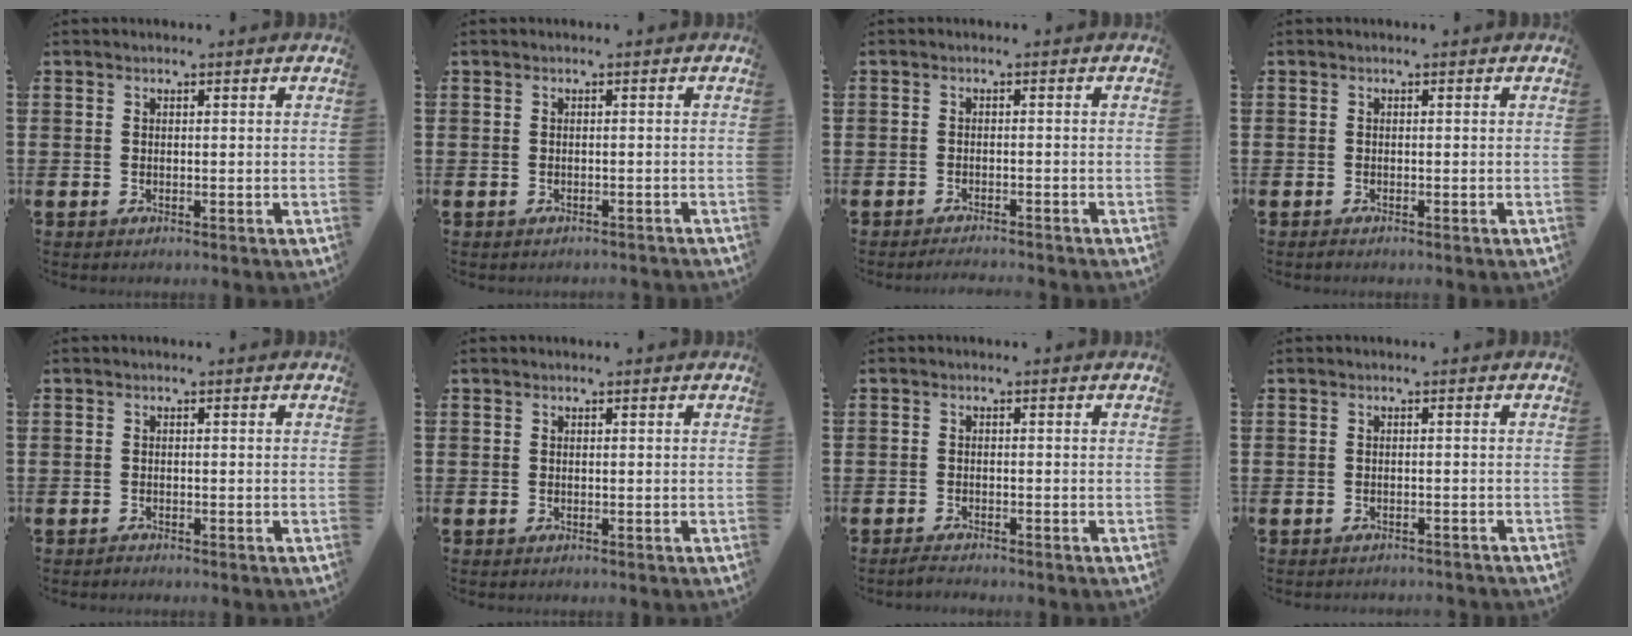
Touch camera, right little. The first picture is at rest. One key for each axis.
{"total": 0.0}
{"total": 1.1, "fx": -1.1, "fy": -0.1, "fz": 0.2, "tx": -0.005, "ty": 0.000, "tz": -0.022}
{"total": 0.0}
{"total": 0.0}
{"total": 0.0}
{"total": 1.1, "fx": -1.0, "fy": 0.0, "fz": 0.4, "tx": -0.010, "ty": 0.000, "tz": -0.020}
{"total": 0.6, "fx": -0.5, "fy": -0.1, "fz": -0.1, "tx": 0.002, "ty": 0.001, "tz": -0.012}